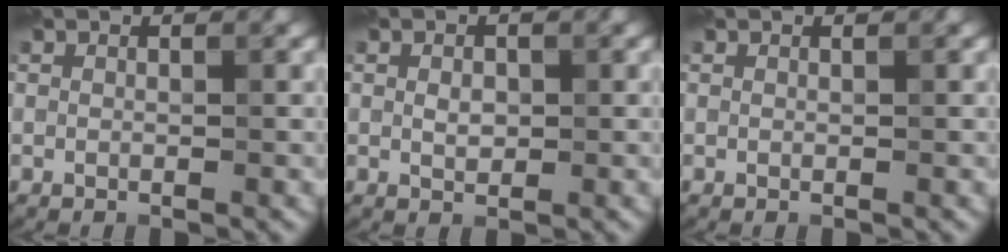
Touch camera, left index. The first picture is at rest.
{"total": 1.3, "force": [0.1, 0.9, 0.9], "torque": [-0.018, -0.002, 0.002]}
{"total": 0.0}